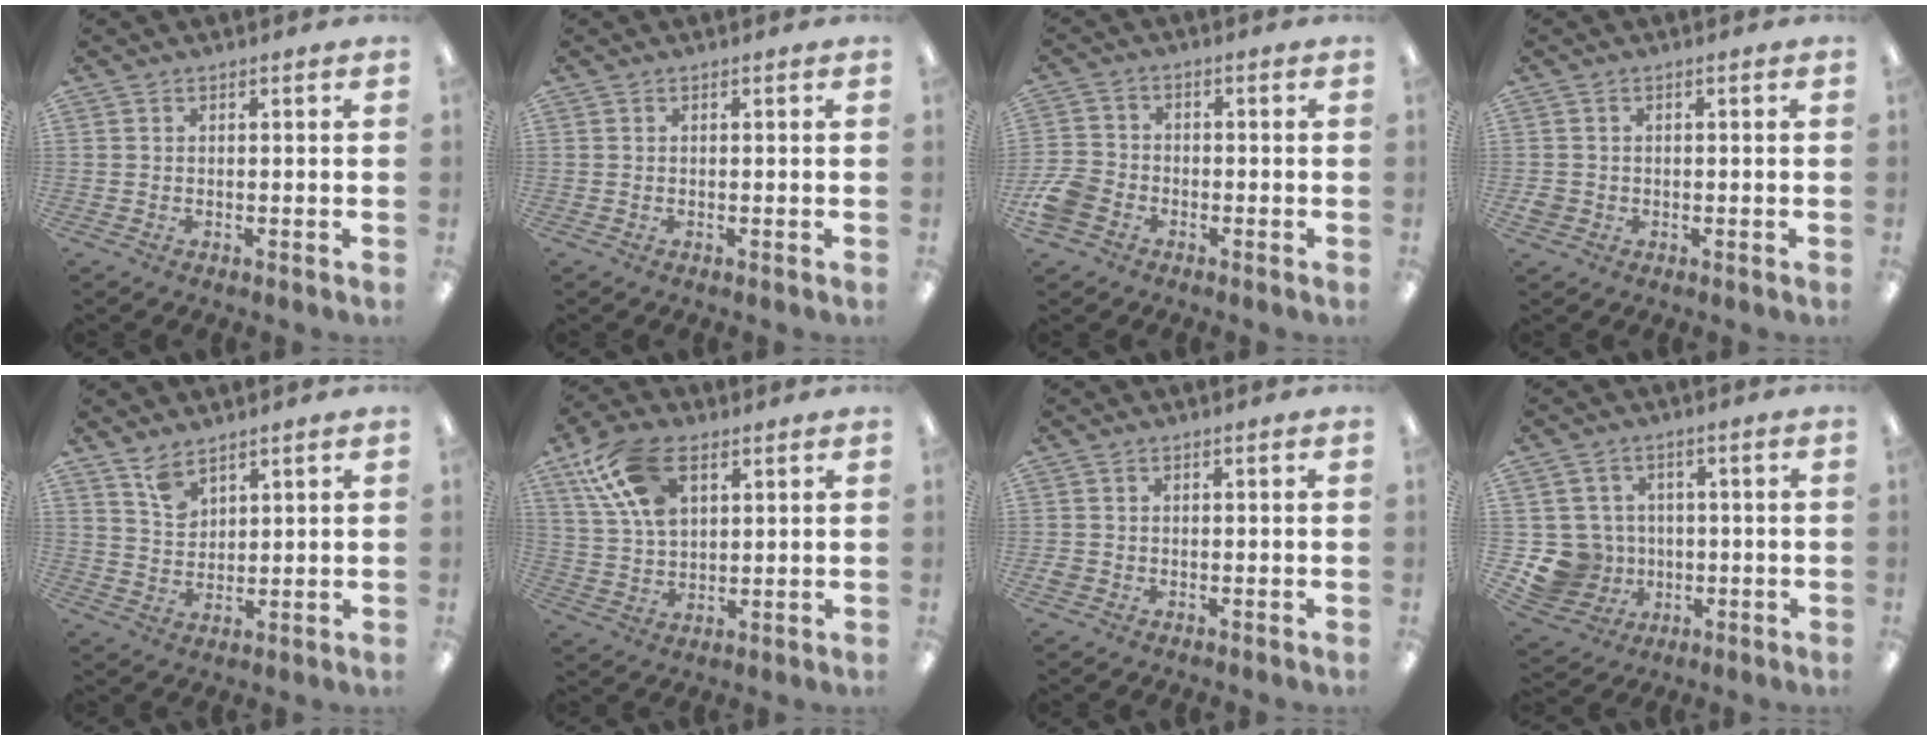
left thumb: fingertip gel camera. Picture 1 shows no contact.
{"total": 0.0}
{"total": 6.8, "force": [-3.0, 5.1, 3.2], "torque": [-0.074, 0.018, -0.056]}
{"total": 2.3, "force": [-0.3, 2.2, 0.9], "torque": [-0.016, 0.004, -0.005]}
{"total": 5.7, "force": [4.4, 2.9, 2.2], "torque": [-0.040, -0.021, 0.081]}
{"total": 14.2, "force": [6.6, 8.3, 9.4], "torque": [-0.204, -0.003, 0.123]}
{"total": 1.7, "force": [-0.2, 1.5, 0.8], "torque": [-0.014, 0.004, -0.004]}
{"total": 10.6, "force": [-1.8, 10.2, 2.5], "torque": [-0.091, 0.019, -0.020]}